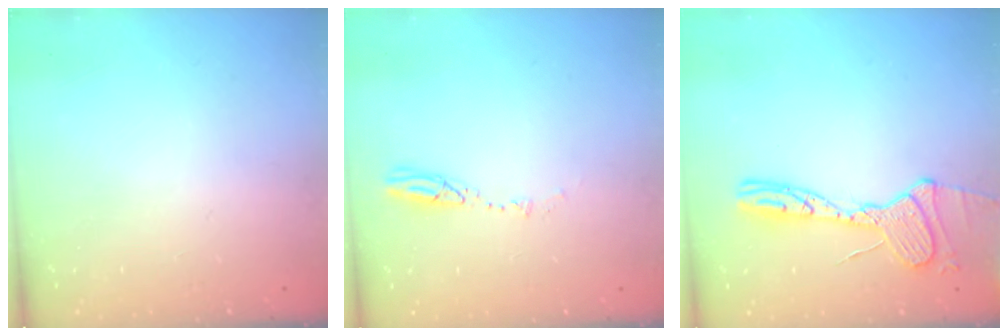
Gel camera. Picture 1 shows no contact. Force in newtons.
{"total": 5.2, "press": 5.2, "slide": 0.4}
{"total": 15.7, "press": 15.6, "slide": 1.4}